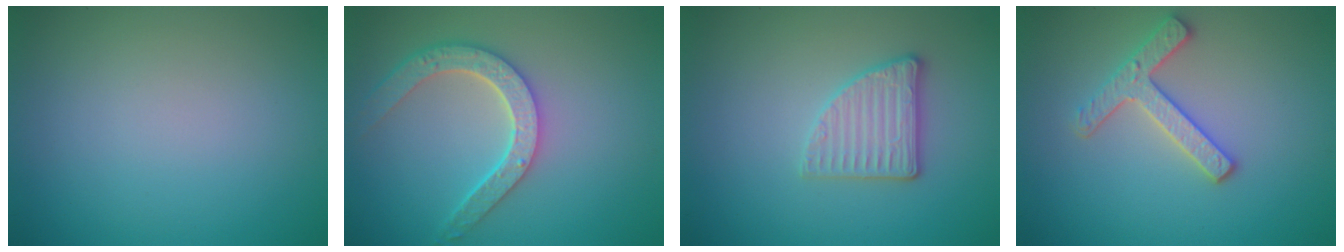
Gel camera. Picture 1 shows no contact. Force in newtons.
{"total": 4.6, "press": 3.8, "slide": 2.7}
{"total": 2.8, "press": 2.7, "slide": 0.8}
{"total": 2.8, "press": 2.7, "slide": 0.9}